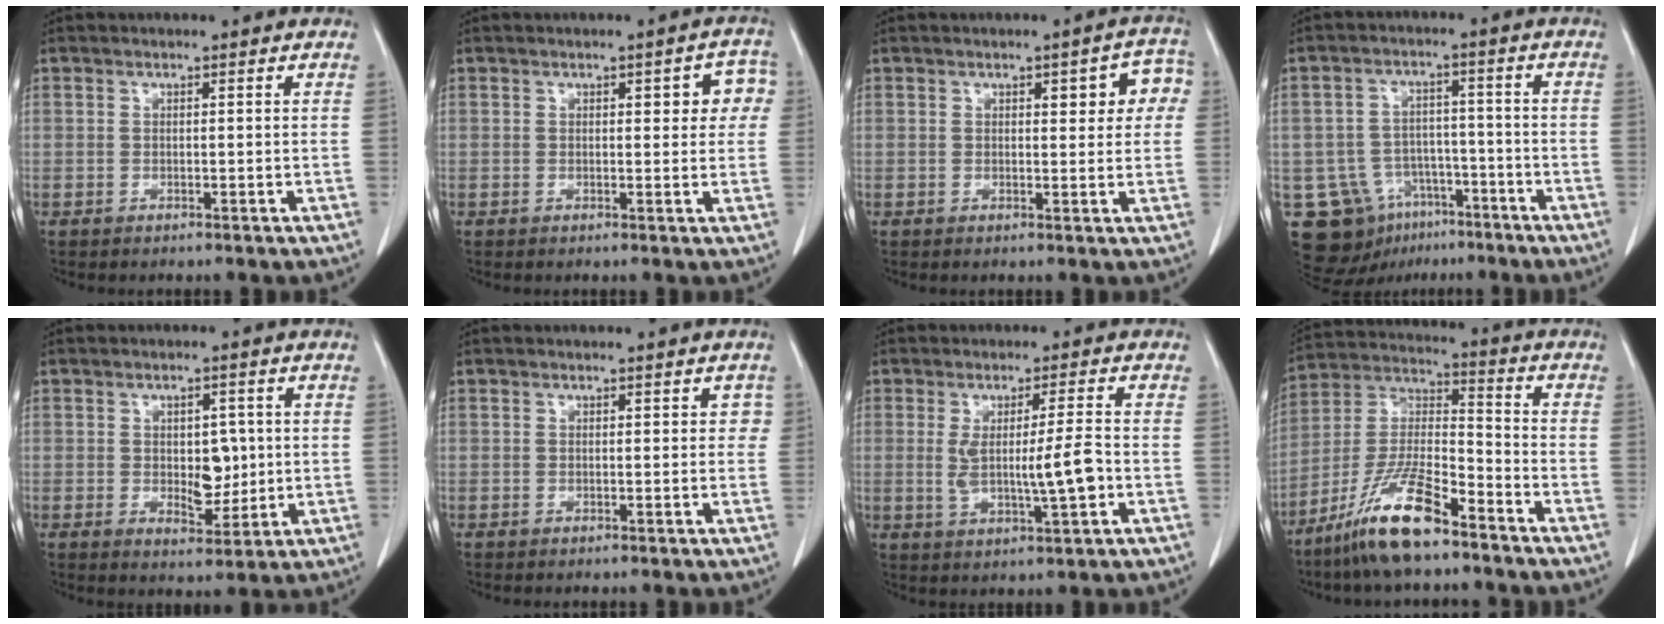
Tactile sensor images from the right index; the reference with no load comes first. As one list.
[{"total": 5.0, "force": [1.3, 2.1, 4.4], "torque": [-0.035, 0.016, 0.011]}, {"total": 5.8, "force": [1.7, 2.1, 5.1], "torque": [-0.048, 0.018, 0.015]}, {"total": 11.4, "force": [-6.3, 8.8, 3.8], "torque": [-0.068, 0.024, -0.090]}, {"total": 5.6, "force": [0.2, 3.1, 4.6], "torque": [-0.063, 0.000, 0.012]}, {"total": 1.6, "force": [0.4, 1.1, 1.0], "torque": [-0.002, 0.014, 0.002]}, {"total": 7.3, "force": [-0.5, 0.5, 7.3], "torque": [-0.125, -0.006, -0.004]}, {"total": 13.3, "force": [-9.3, 2.6, 9.1], "torque": [-0.194, -0.006, -0.177]}]